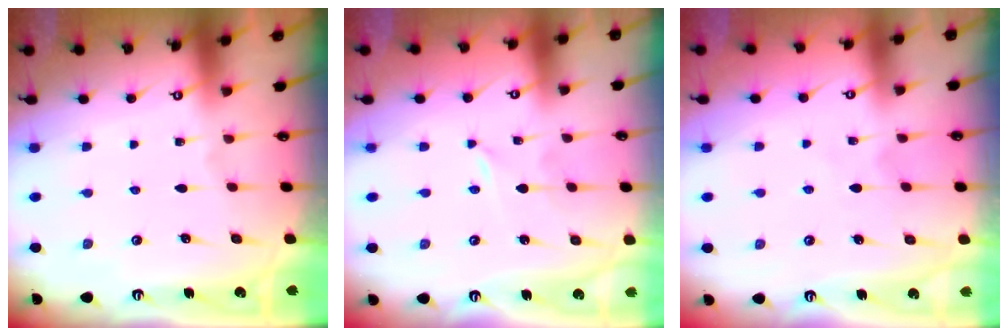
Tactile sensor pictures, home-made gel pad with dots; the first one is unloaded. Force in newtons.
{"total": 0.0}
{"total": 3.7, "press": 3.7, "slide": 0.3}